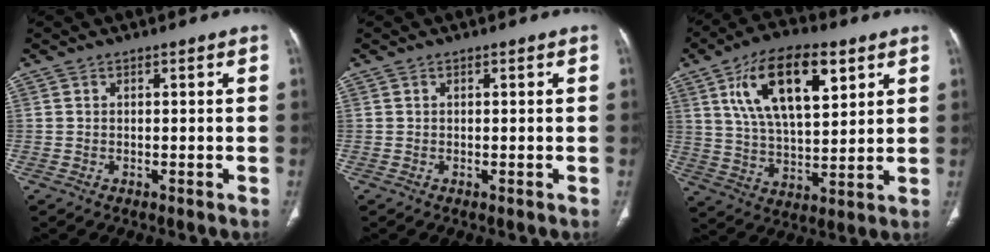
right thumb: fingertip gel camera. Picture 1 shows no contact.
{"total": 0.0}
{"total": 18.1, "force": [7.8, 8.3, 14.1], "torque": [-0.219, -0.020, 0.140]}